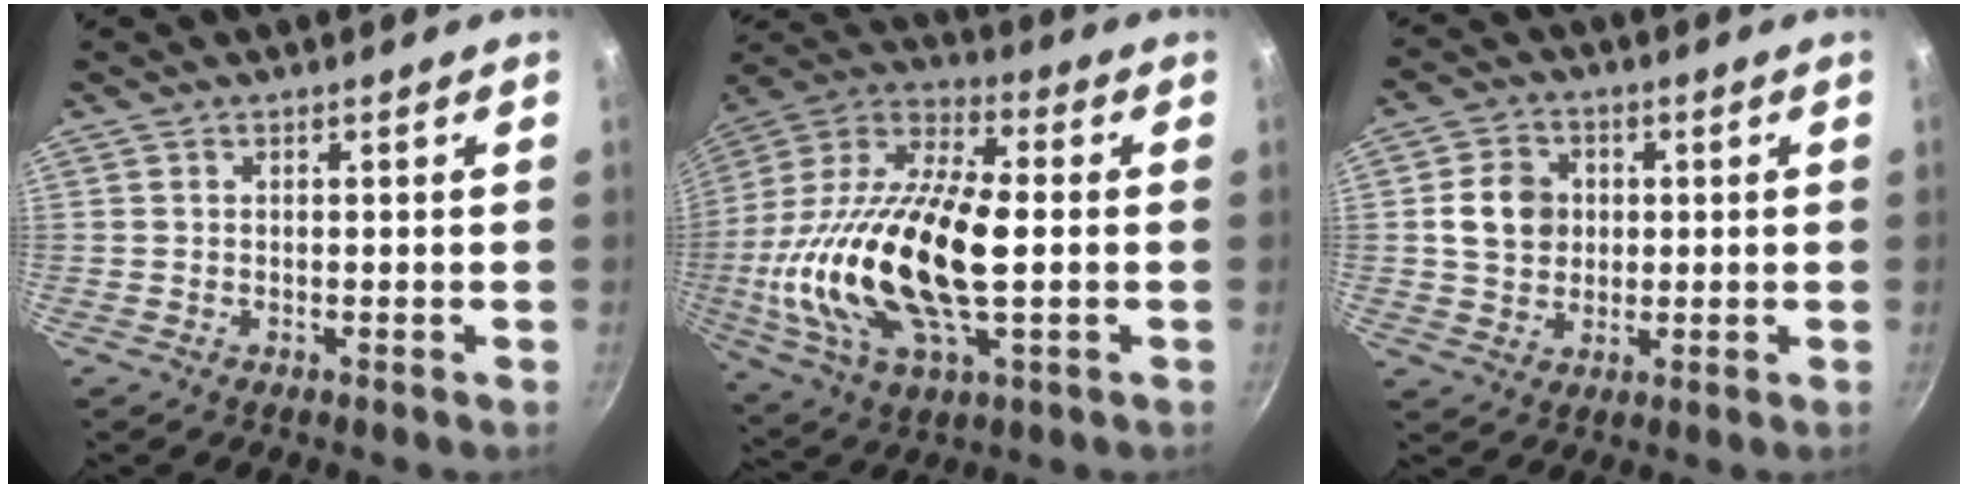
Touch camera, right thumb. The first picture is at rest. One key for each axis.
{"total": 27.4, "fx": -1.5, "fy": 12.5, "fz": 24.3, "tx": -0.483, "ty": 0.022, "tz": -0.035}
{"total": 8.2, "fx": 1.1, "fy": 7.0, "fz": 4.1, "tx": -0.048, "ty": 0.009, "tz": 0.012}